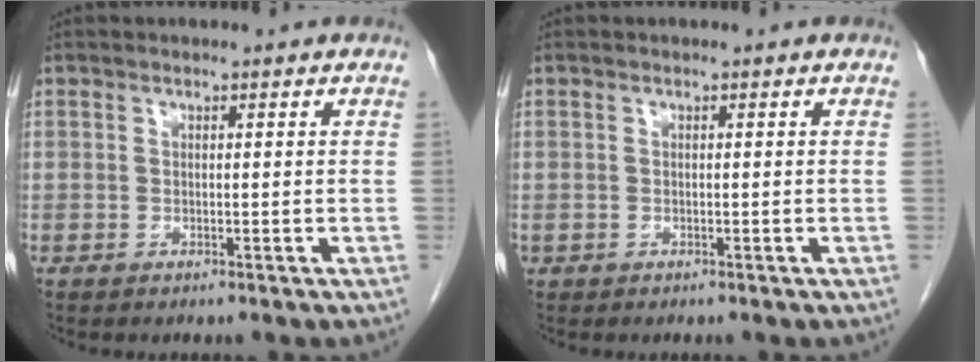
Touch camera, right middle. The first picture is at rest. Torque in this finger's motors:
{"motor_torque": [0.87, -0.65, 0.42, 0.05]}